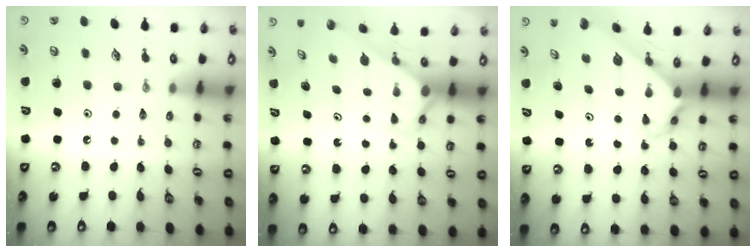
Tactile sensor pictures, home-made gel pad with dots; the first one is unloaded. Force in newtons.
{"total": 2.8, "press": 2.8, "slide": 0.0}
{"total": 2.6, "press": 2.6, "slide": 0.2}